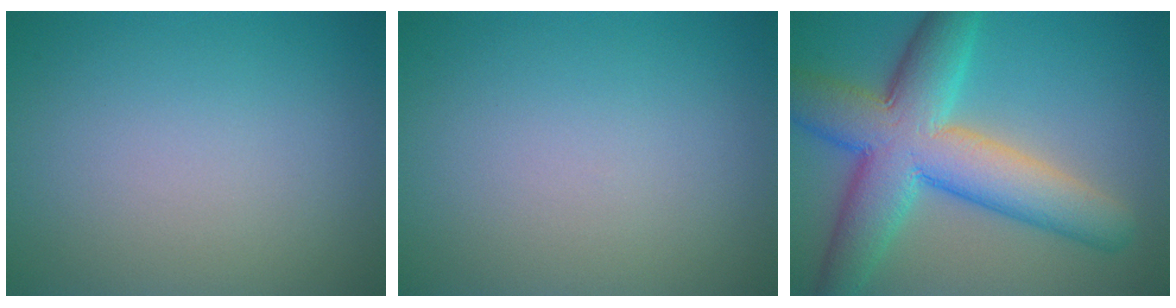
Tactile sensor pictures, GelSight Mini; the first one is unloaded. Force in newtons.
{"total": 0.0}
{"total": 10.6, "press": 10.6, "slide": 0.4}